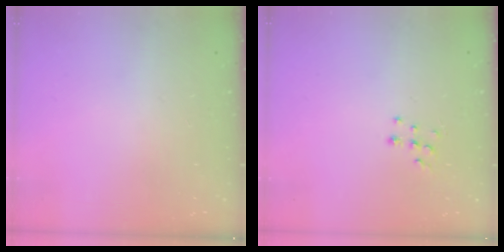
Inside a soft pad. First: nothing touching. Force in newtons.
{"total": 5.2, "press": 5.2, "slide": 0.3}